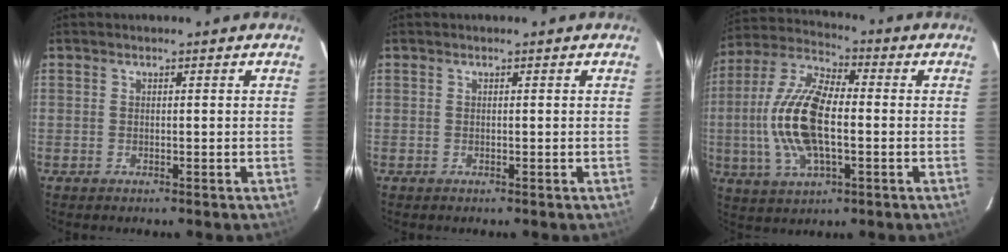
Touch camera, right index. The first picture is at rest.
{"total": 0.0}
{"total": 16.2, "force": [-1.7, 7.2, 14.4], "torque": [-0.304, 0.009, -0.036]}